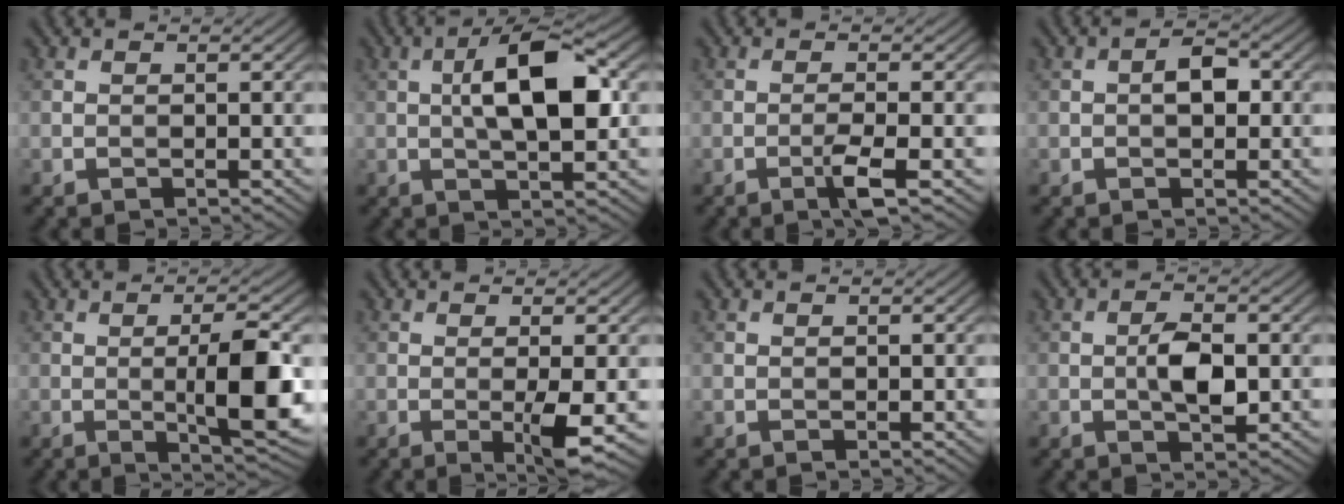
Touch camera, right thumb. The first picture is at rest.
{"total": 9.9, "force": [1.2, 3.5, 9.2], "torque": [-0.150, 0.014, 0.014]}
{"total": 2.9, "force": [-1.3, 0.0, 2.6], "torque": [-0.050, 0.006, -0.031]}
{"total": 2.9, "force": [0.0, 1.6, 2.4], "torque": [-0.037, 0.005, -0.004]}
{"total": 8.4, "force": [-0.7, 1.7, 8.2], "torque": [-0.132, 0.000, -0.011]}
{"total": 4.2, "force": [-0.7, 0.4, 4.1], "torque": [-0.075, -0.004, -0.012]}
{"total": 0.0}
{"total": 4.2, "force": [-0.3, 1.8, 3.8], "torque": [-0.070, 0.004, -0.007]}